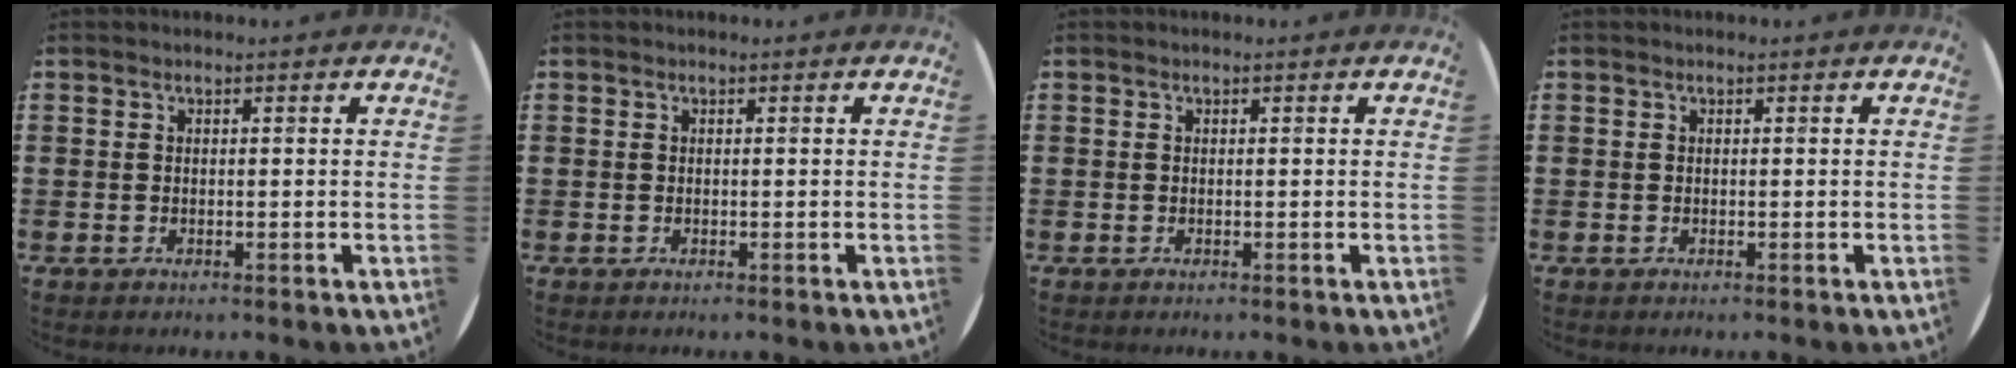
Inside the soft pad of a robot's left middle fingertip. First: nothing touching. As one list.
[{"total": 0.0}, {"total": 0.0}, {"total": 0.0}]